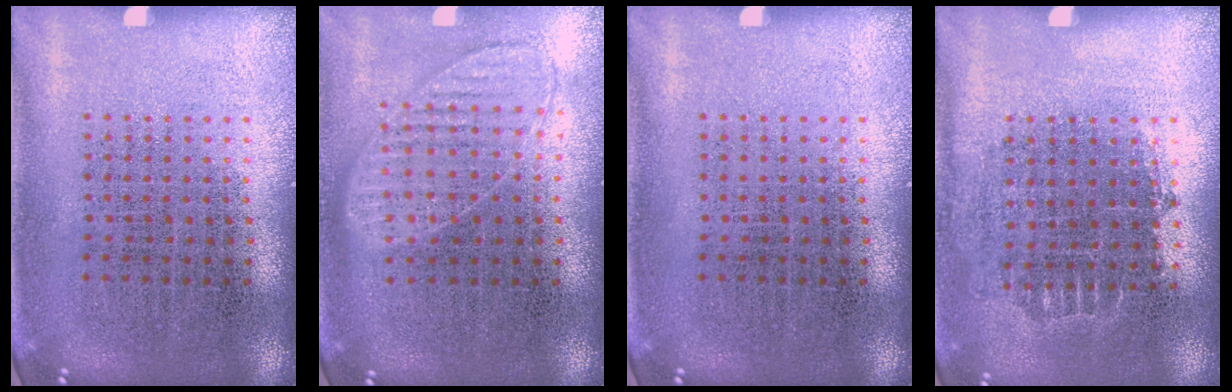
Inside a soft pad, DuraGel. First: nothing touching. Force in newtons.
{"total": 0.9, "press": 0.9, "slide": 0.2}
{"total": 0.0}
{"total": 0.7, "press": 0.6, "slide": 0.3}